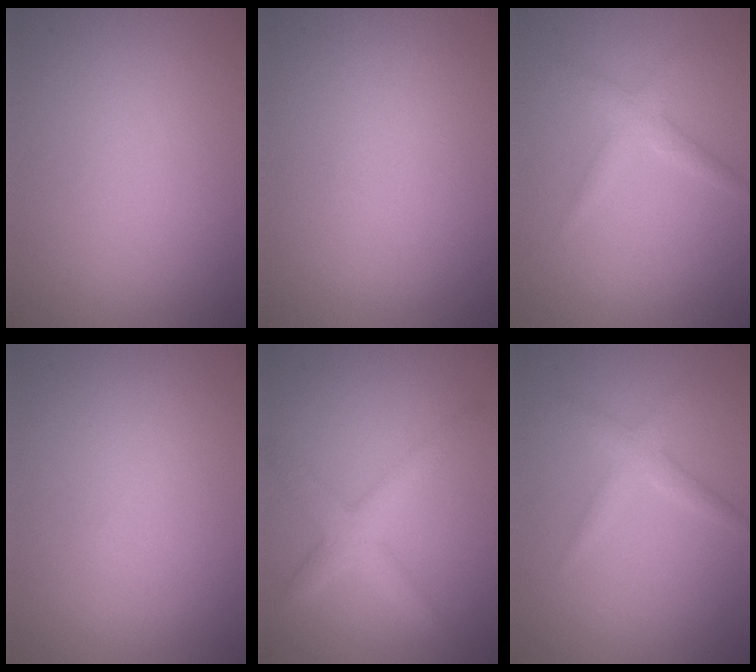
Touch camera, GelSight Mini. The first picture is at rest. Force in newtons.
{"total": 0.0}
{"total": 1.9, "press": 1.9, "slide": 0.0}
{"total": 0.0}
{"total": 3.6, "press": 3.6, "slide": 0.2}
{"total": 1.9, "press": 1.9, "slide": 0.0}